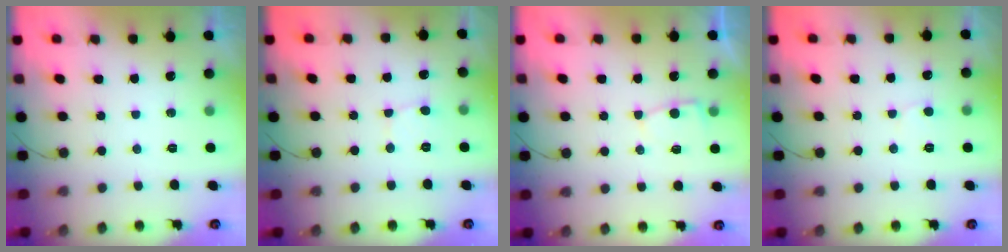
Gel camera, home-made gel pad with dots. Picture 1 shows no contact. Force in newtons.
{"total": 3.6, "press": 3.5, "slide": 0.4}
{"total": 3.9, "press": 3.9, "slide": 0.4}
{"total": 5.1, "press": 5.1, "slide": 0.5}